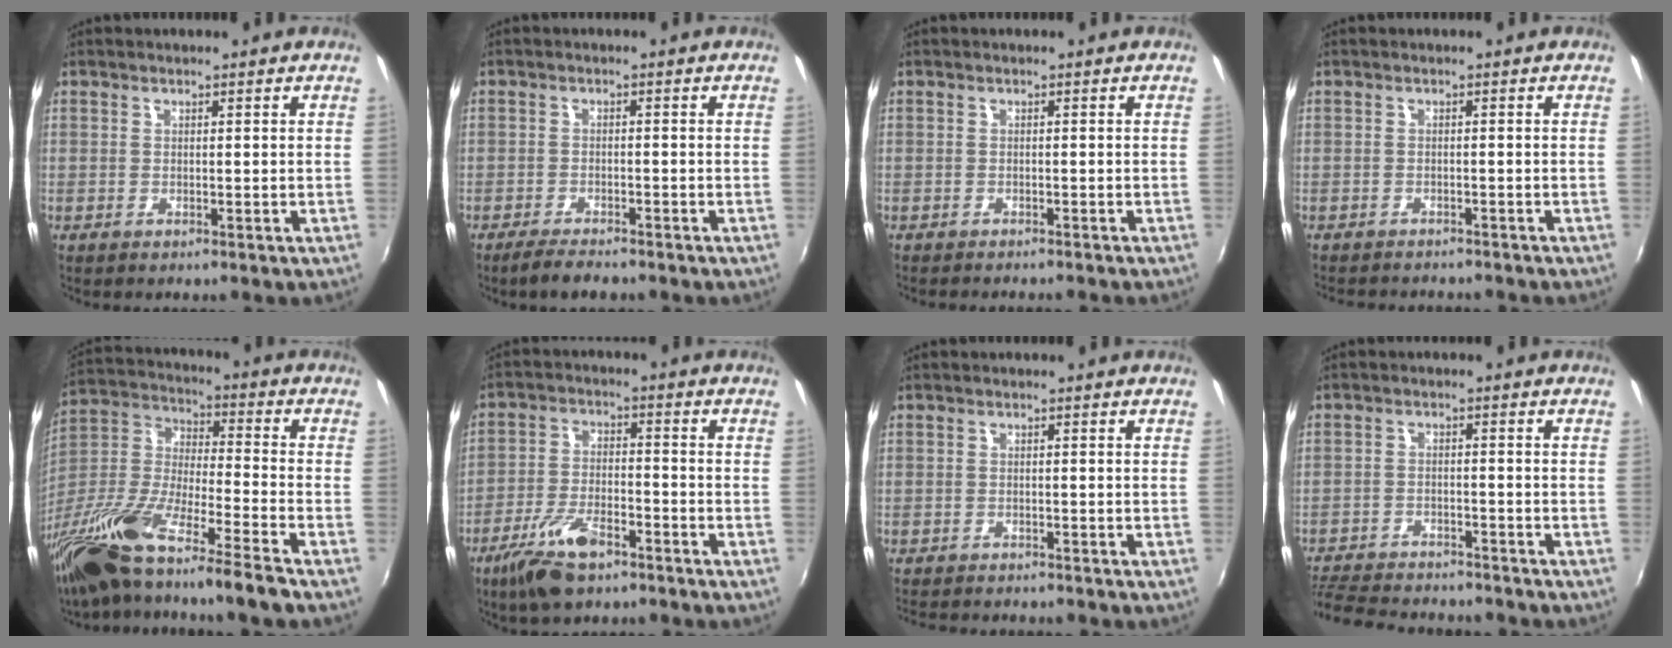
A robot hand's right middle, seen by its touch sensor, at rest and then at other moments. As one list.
[{"total": 4.0, "force": [-3.5, 0.9, 1.7], "torque": [-0.050, -0.011, -0.064]}, {"total": 2.8, "force": [-2.6, 0.4, 1.0], "torque": [-0.026, -0.014, -0.043]}, {"total": 5.6, "force": [-5.2, 1.2, 1.7], "torque": [-0.046, -0.015, -0.076]}, {"total": 21.8, "force": [-16.3, 1.2, 14.4], "torque": [-0.258, -0.042, -0.300]}, {"total": 10.5, "force": [-7.0, 3.9, 6.7], "torque": [-0.149, -0.011, -0.130]}, {"total": 5.4, "force": [-5.0, 1.0, 1.6], "torque": [-0.045, -0.018, -0.078]}, {"total": 14.5, "force": [-12.8, 4.0, 5.4], "torque": [-0.130, -0.013, -0.198]}]